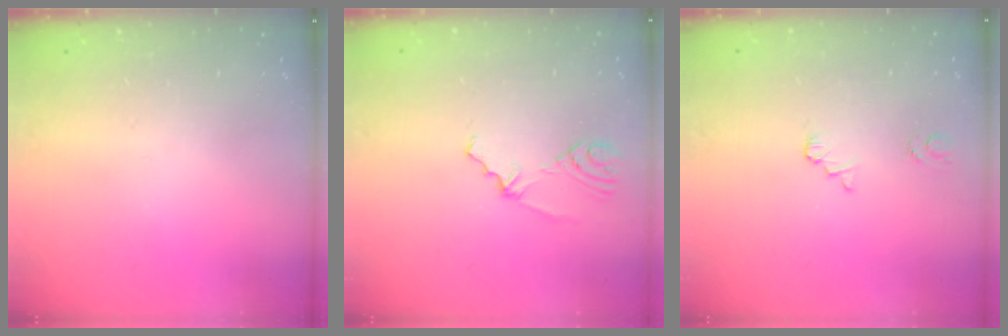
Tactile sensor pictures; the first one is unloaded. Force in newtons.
{"total": 2.3, "press": 1.9, "slide": 1.4}
{"total": 1.4, "press": 1.4, "slide": 0.2}